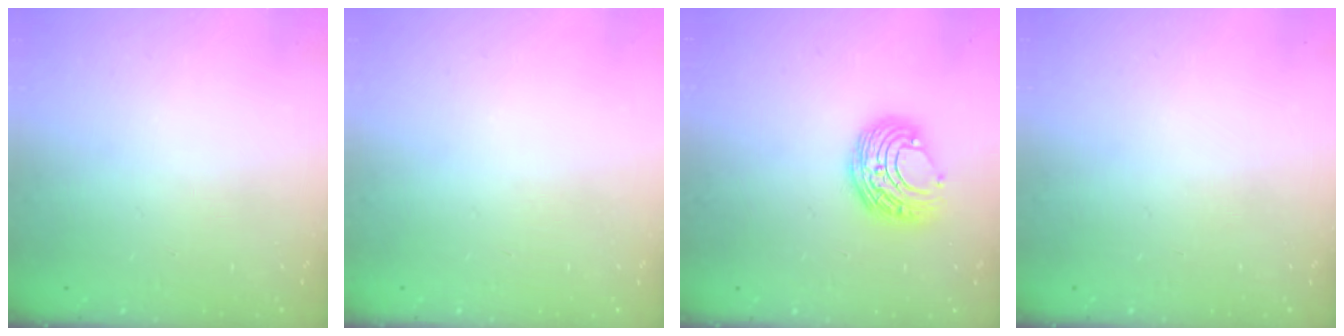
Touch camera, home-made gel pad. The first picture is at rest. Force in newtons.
{"total": 0.0}
{"total": 8.9, "press": 8.9, "slide": 0.3}
{"total": 0.0}